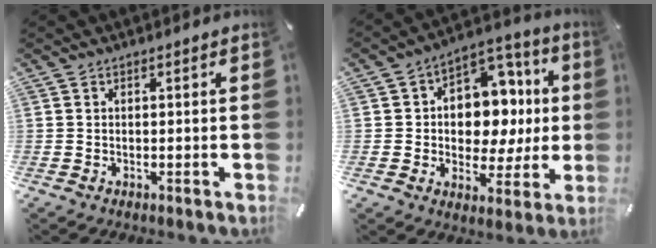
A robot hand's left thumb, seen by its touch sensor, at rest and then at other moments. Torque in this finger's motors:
{"motor_torque": [2.28, 2.29, 1.14, -0.14, 0.14]}